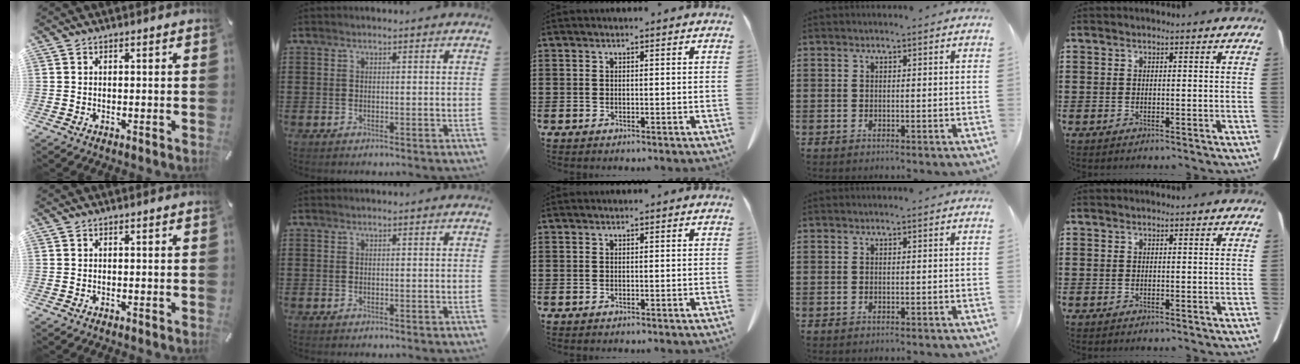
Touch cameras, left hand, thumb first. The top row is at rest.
{}